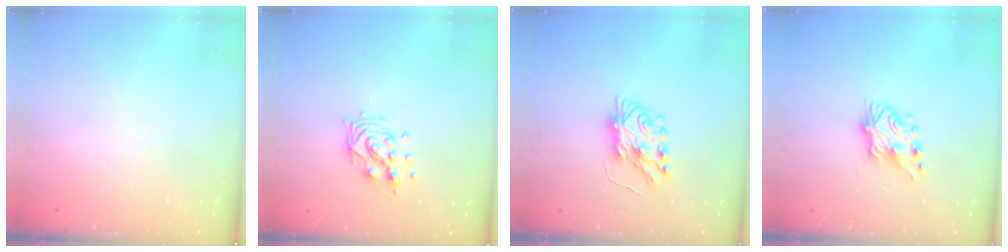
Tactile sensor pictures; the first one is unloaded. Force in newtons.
{"total": 10.0, "press": 9.9, "slide": 1.2}
{"total": 7.3, "press": 7.3, "slide": 0.5}
{"total": 7.1, "press": 7.1, "slide": 0.5}